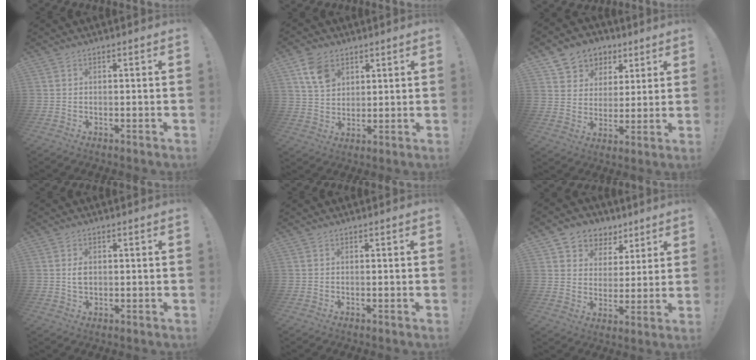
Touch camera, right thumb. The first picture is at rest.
{"total": 9.3, "force": [5.0, 6.5, 4.4], "torque": [-0.070, -0.017, 0.100]}
{"total": 8.5, "force": [4.1, 7.3, 1.3], "torque": [-0.019, -0.029, 0.085]}
{"total": 2.6, "force": [0.2, 1.9, 1.8], "torque": [-0.027, 0.001, 0.002]}
{"total": 0.0}
{"total": 7.7, "force": [4.0, 6.5, 0.9], "torque": [-0.009, -0.028, 0.081]}